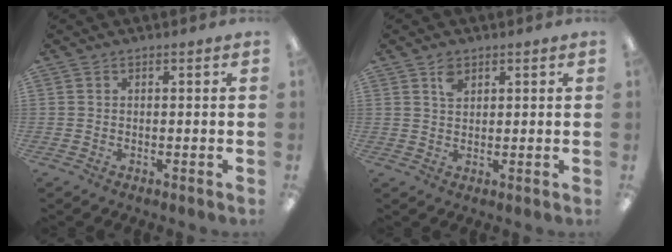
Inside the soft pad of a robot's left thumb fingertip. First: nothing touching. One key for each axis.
{"total": 3.4, "fx": 2.0, "fy": 2.2, "fz": 1.5, "tx": -0.018, "ty": -0.006, "tz": 0.035}